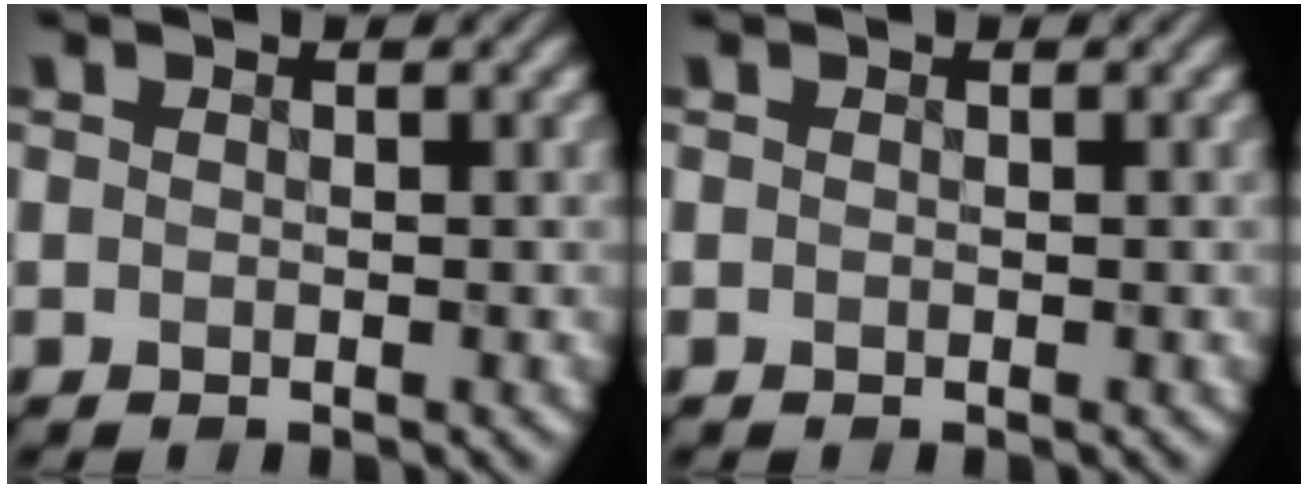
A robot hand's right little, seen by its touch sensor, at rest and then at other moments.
{"total": 0.0}